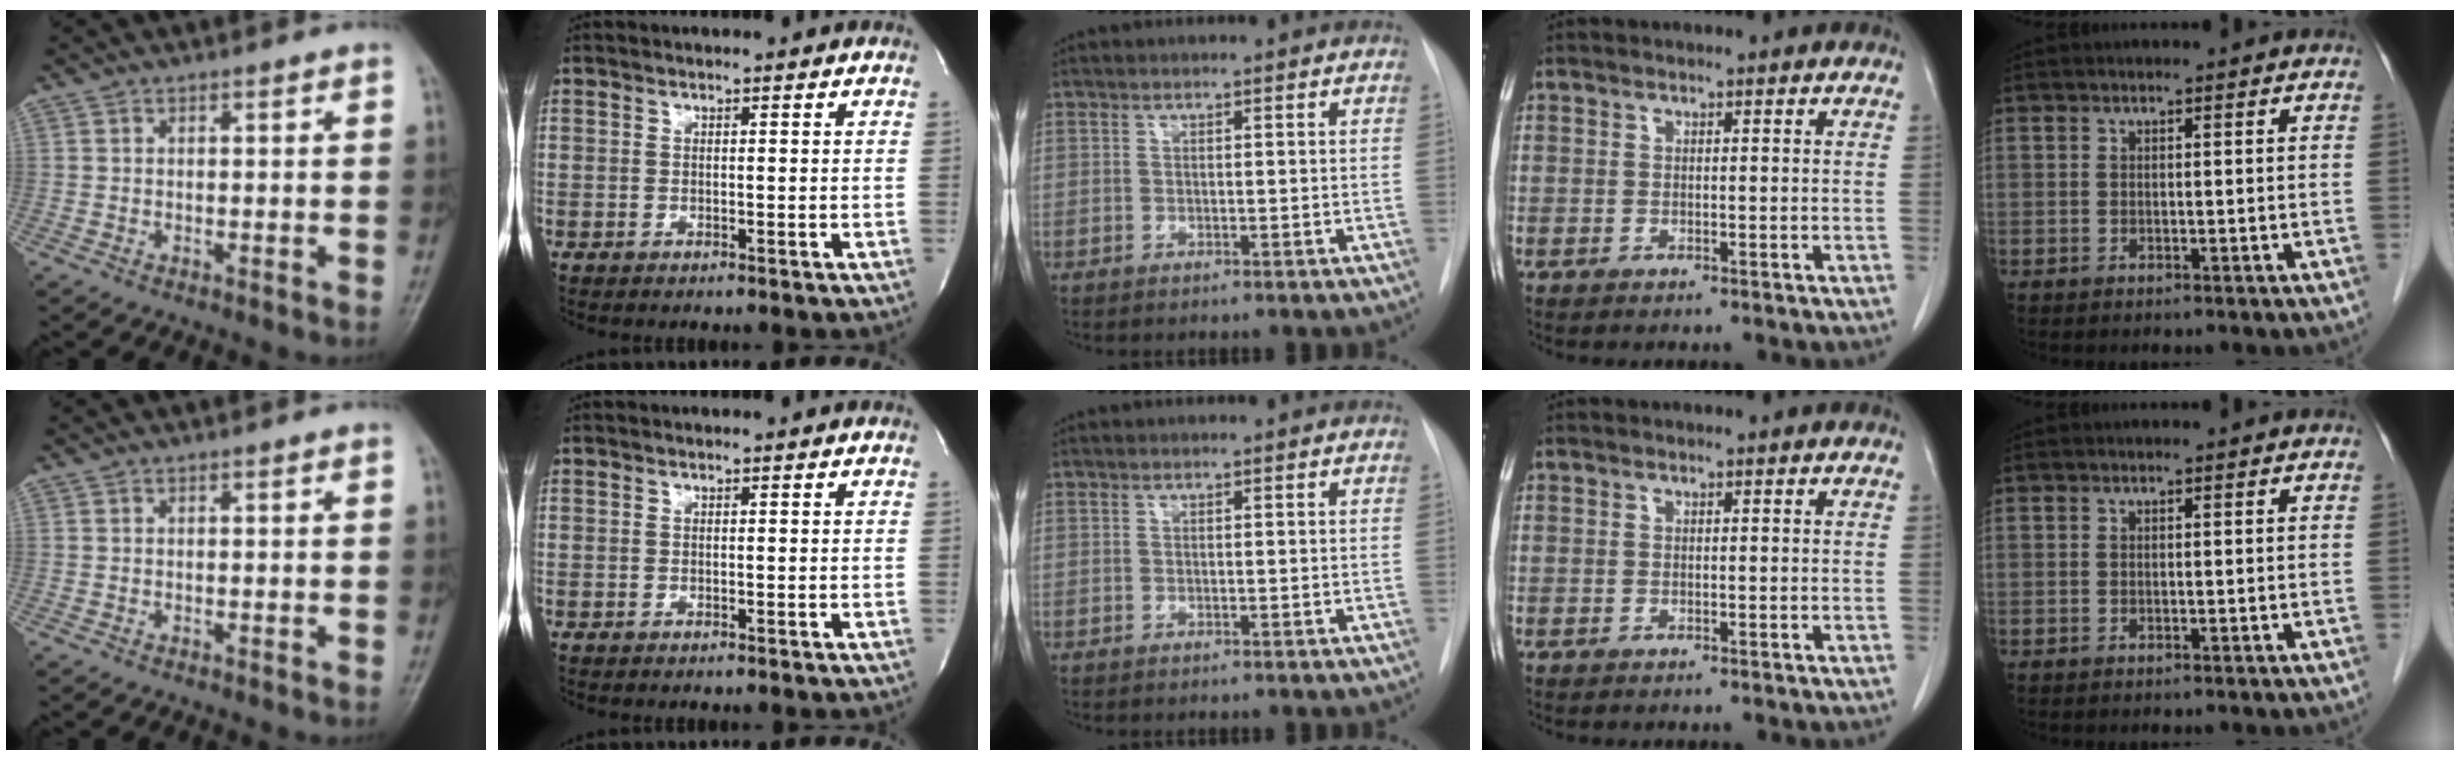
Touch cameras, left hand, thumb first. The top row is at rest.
{}